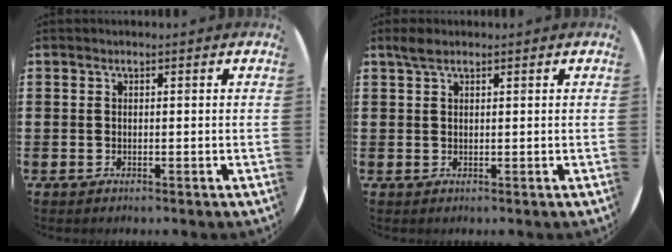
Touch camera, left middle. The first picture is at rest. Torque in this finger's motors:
{"motor_torque": [0.48, -0.38, 0.04, 0.00]}